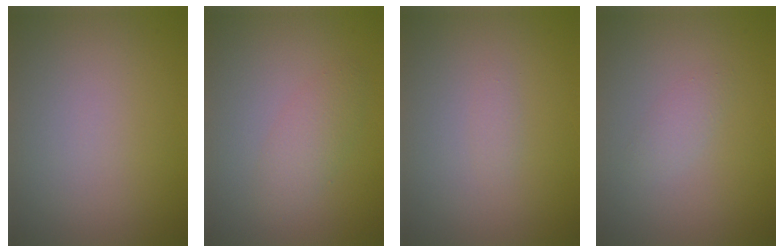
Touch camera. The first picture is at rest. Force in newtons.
{"total": 2.0, "press": 2.0, "slide": 0.0}
{"total": 0.6, "press": 0.6, "slide": 0.0}
{"total": 1.1, "press": 1.1, "slide": 0.1}